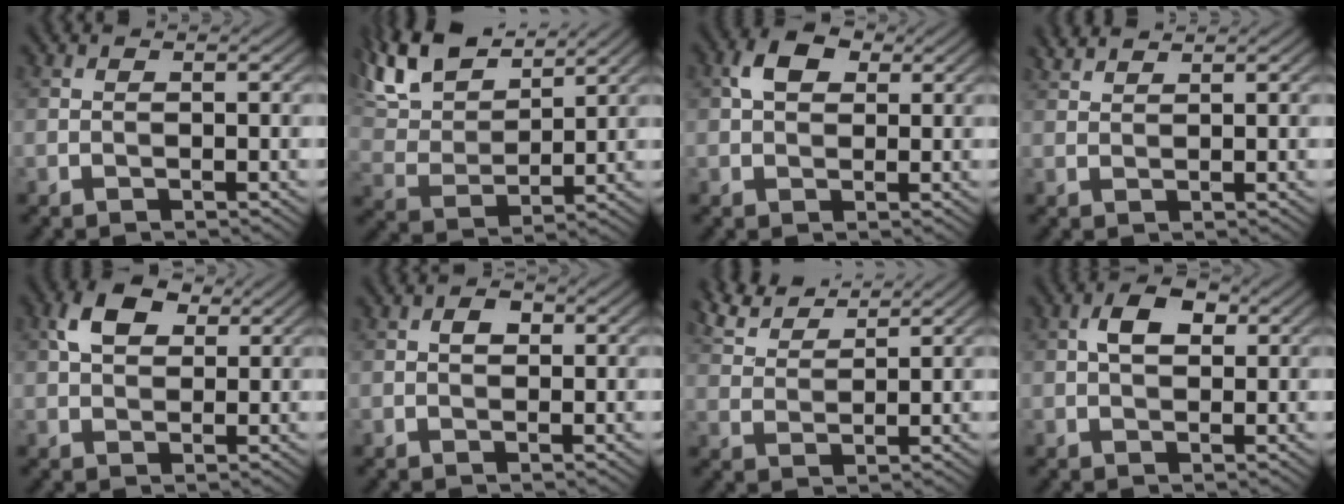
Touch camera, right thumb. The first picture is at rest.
{"total": 13.1, "force": [9.6, 5.1, 7.3], "torque": [-0.195, 0.024, 0.175]}
{"total": 4.1, "force": [1.3, 2.8, 2.7], "torque": [-0.054, 0.009, 0.017]}
{"total": 2.1, "force": [1.9, 0.3, 0.6], "torque": [-0.019, 0.004, 0.042]}
{"total": 5.3, "force": [2.1, 3.4, 3.5], "torque": [-0.074, 0.008, 0.035]}
{"total": 1.7, "force": [0.3, 1.2, 1.1], "torque": [-0.019, 0.002, 0.001]}
{"total": 5.6, "force": [4.9, 1.1, 2.3], "torque": [-0.069, 0.011, 0.102]}
{"total": 4.1, "force": [1.1, 2.4, 3.1], "torque": [-0.059, 0.010, 0.014]}